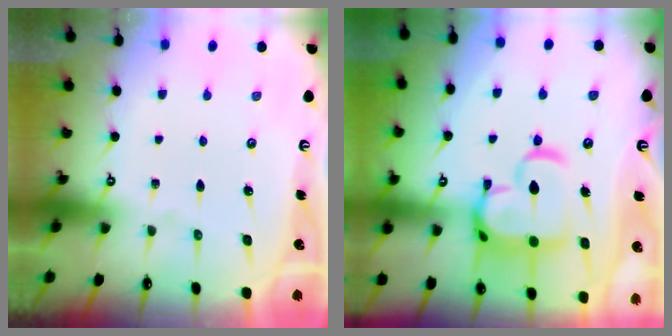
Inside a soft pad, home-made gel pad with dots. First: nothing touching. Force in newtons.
{"total": 11.0, "press": 10.9, "slide": 1.7}